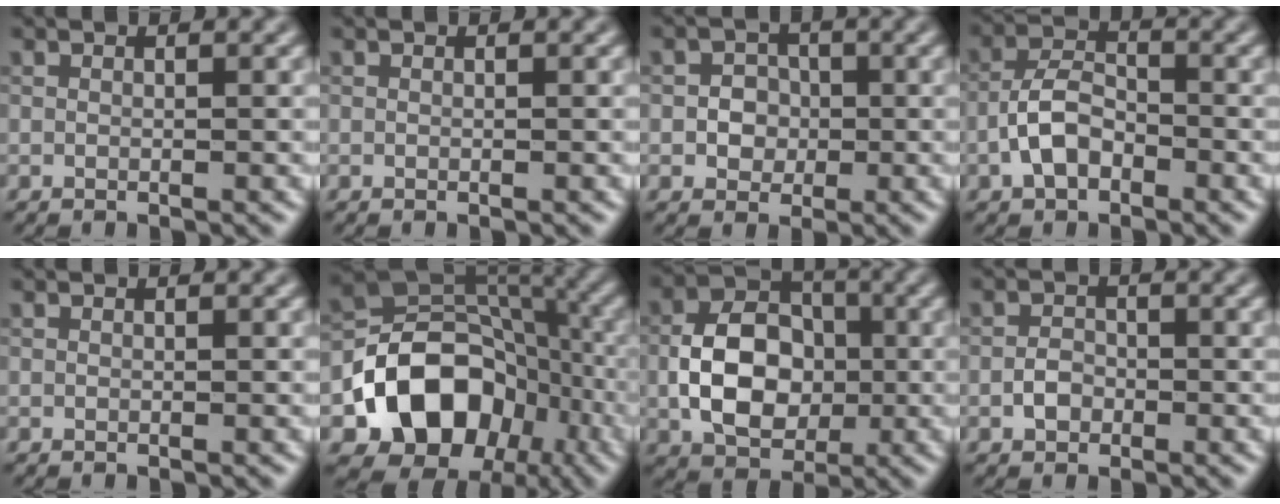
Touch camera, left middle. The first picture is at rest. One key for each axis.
{"total": 0.0}
{"total": 2.3, "fx": -0.3, "fy": 2.0, "fz": 1.0, "tx": -0.001, "ty": -0.001, "tz": -0.015}
{"total": 3.8, "fx": -1.7, "fy": 2.2, "fz": 2.5, "tx": -0.047, "ty": 0.010, "tz": -0.040}
{"total": 0.0}
{"total": 11.4, "fx": -4.2, "fy": 8.8, "fz": 6.0, "tx": -0.077, "ty": 0.005, "tz": -0.075}
{"total": 7.1, "fx": -0.9, "fy": 5.1, "fz": 4.9, "tx": -0.086, "ty": 0.002, "tz": -0.016}
{"total": 1.7, "fx": -0.7, "fy": 1.3, "fz": 0.8, "tx": -0.013, "ty": 0.003, "tz": -0.016}